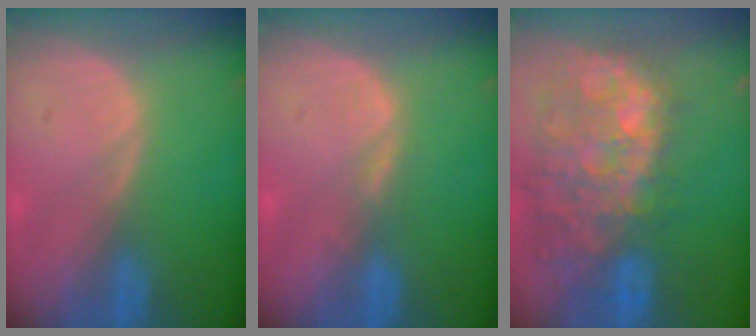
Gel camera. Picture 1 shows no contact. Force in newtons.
{"total": 1.3, "press": 1.3, "slide": 0.2}
{"total": 13.2, "press": 11.6, "slide": 6.2}